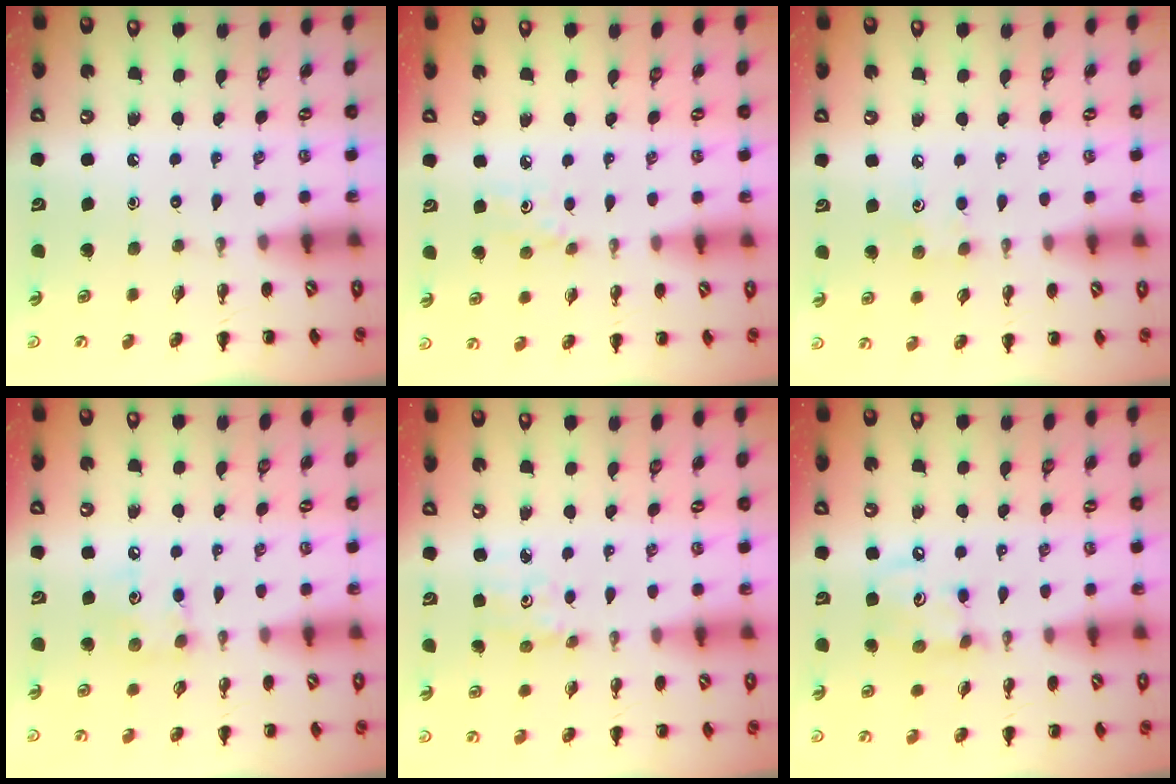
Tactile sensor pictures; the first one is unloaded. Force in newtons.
{"total": 3.1, "press": 3.0, "slide": 0.8}
{"total": 6.2, "press": 6.1, "slide": 1.3}
{"total": 6.2, "press": 6.2, "slide": 0.6}
{"total": 1.6, "press": 1.5, "slide": 0.3}
{"total": 6.4, "press": 6.4, "slide": 0.5}